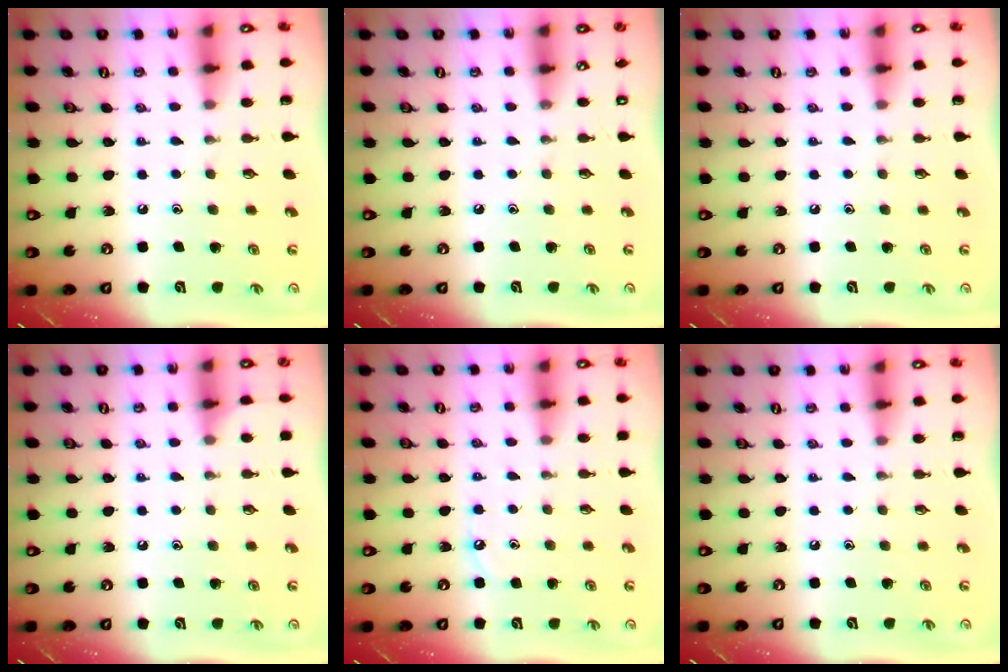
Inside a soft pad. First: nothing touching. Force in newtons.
{"total": 0.0}
{"total": 0.0}
{"total": 5.0, "press": 5.0, "slide": 0.6}
{"total": 3.9, "press": 3.9, "slide": 0.6}
{"total": 0.0}